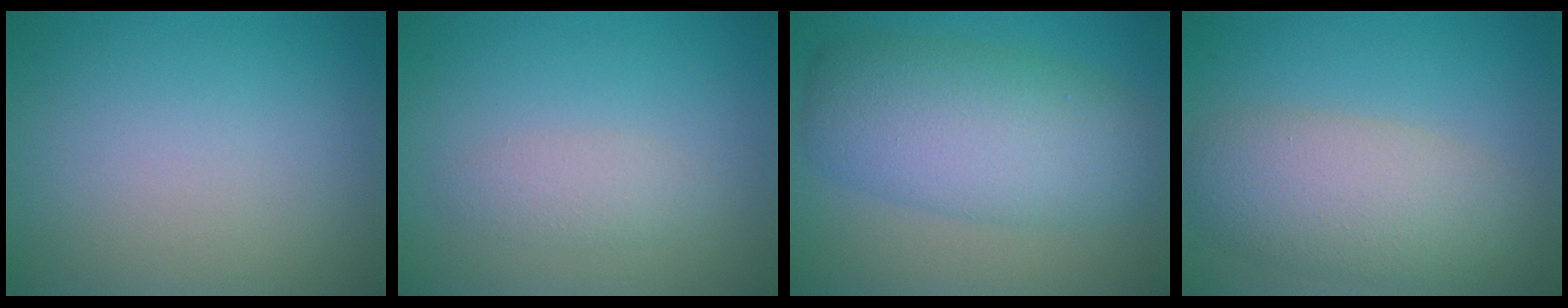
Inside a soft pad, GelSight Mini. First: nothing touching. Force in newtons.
{"total": 1.7, "press": 1.7, "slide": 0.1}
{"total": 7.5, "press": 7.5, "slide": 0.2}
{"total": 6.3, "press": 6.3, "slide": 0.4}